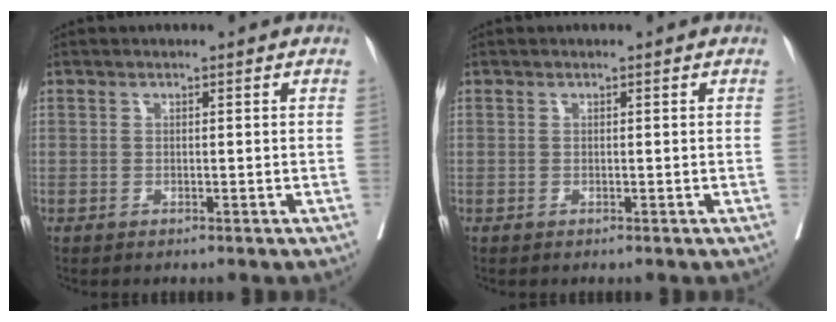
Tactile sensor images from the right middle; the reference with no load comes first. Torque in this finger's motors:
{"motor_torque": [-0.01, -0.01, 0.00, 0.00]}